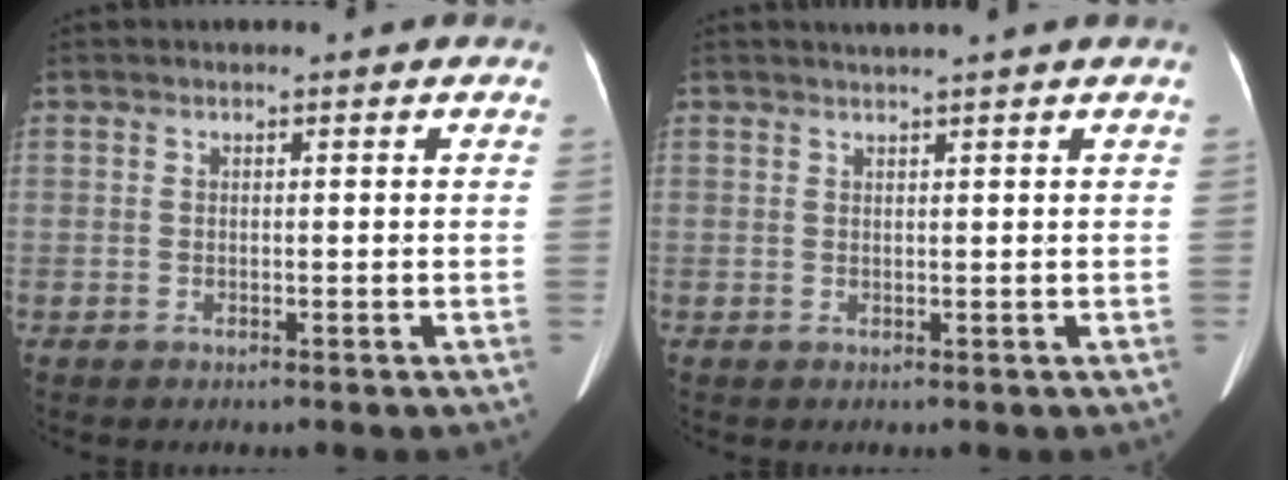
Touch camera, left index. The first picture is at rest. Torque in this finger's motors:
{"motor_torque": [-0.15, -0.11, -0.09, -0.04]}